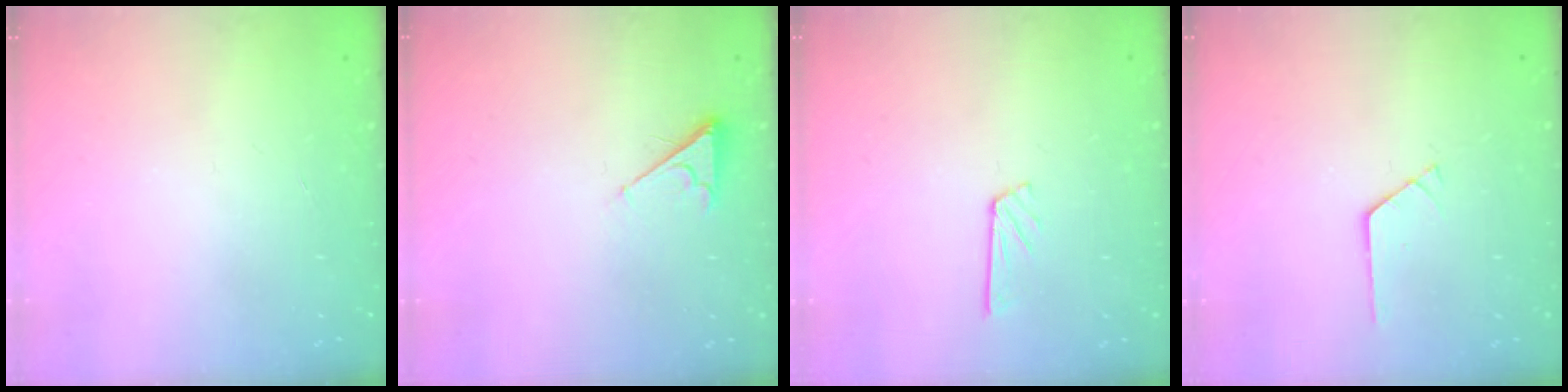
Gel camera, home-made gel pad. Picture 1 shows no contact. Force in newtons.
{"total": 3.5, "press": 3.5, "slide": 0.6}
{"total": 5.1, "press": 5.0, "slide": 0.5}
{"total": 0.9, "press": 0.9, "slide": 0.1}